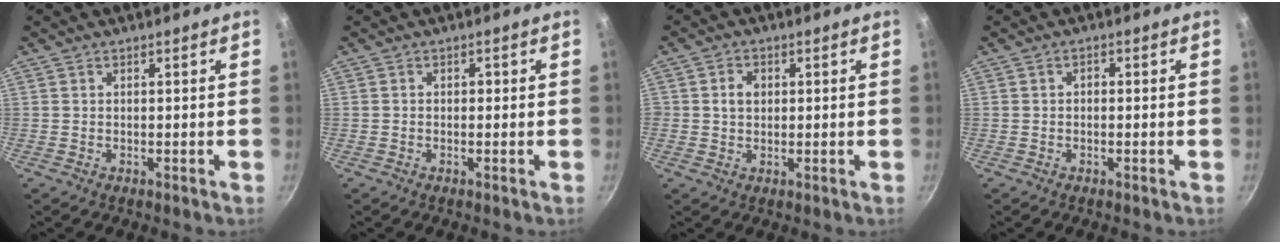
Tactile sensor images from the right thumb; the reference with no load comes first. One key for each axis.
{"total": 0.7, "fx": -0.1, "fy": 0.6, "fz": 0.4, "tx": -0.003, "ty": 0.003, "tz": -0.003}
{"total": 4.5, "fx": 0.6, "fy": 3.7, "fz": 2.5, "tx": -0.023, "ty": 0.007, "tz": 0.007}
{"total": 1.0, "fx": -0.2, "fy": 0.7, "fz": 0.6, "tx": -0.011, "ty": 0.006, "tz": -0.004}